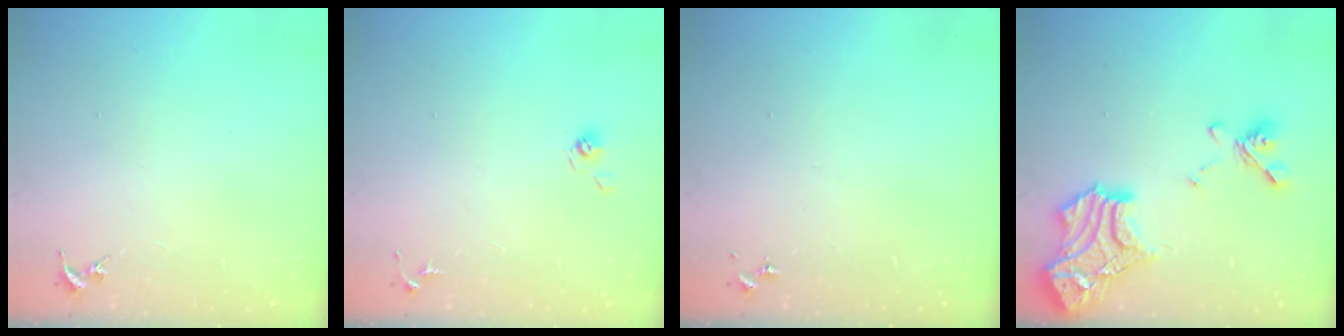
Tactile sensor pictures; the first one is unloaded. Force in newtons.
{"total": 5.4, "press": 5.2, "slide": 1.4}
{"total": 0.0}
{"total": 22.9, "press": 22.8, "slide": 2.3}